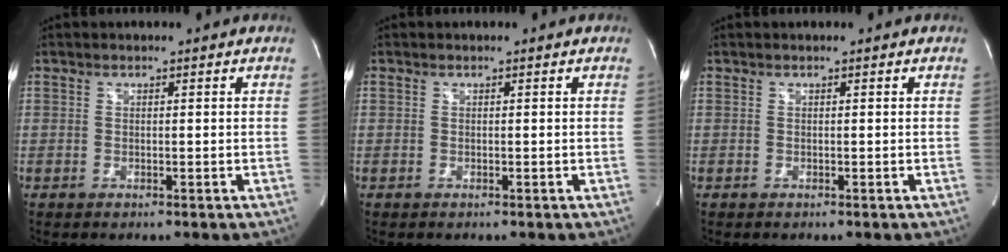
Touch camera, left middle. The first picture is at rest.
{"total": 0.0}
{"total": 0.0}